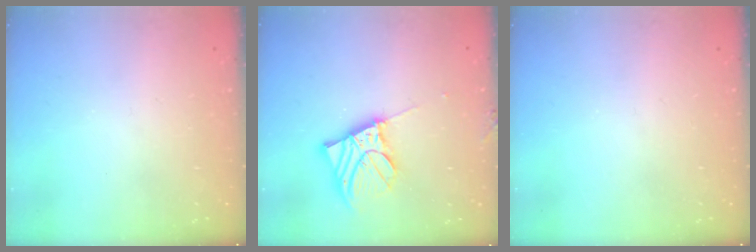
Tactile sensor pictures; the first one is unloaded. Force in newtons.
{"total": 12.6, "press": 12.4, "slide": 2.0}
{"total": 0.0}